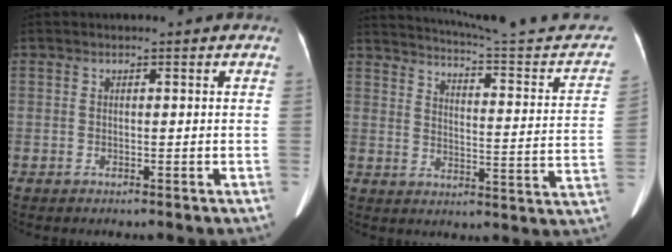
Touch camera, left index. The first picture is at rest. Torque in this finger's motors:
{"motor_torque": [-0.52, -1.62, -0.17, -0.01]}